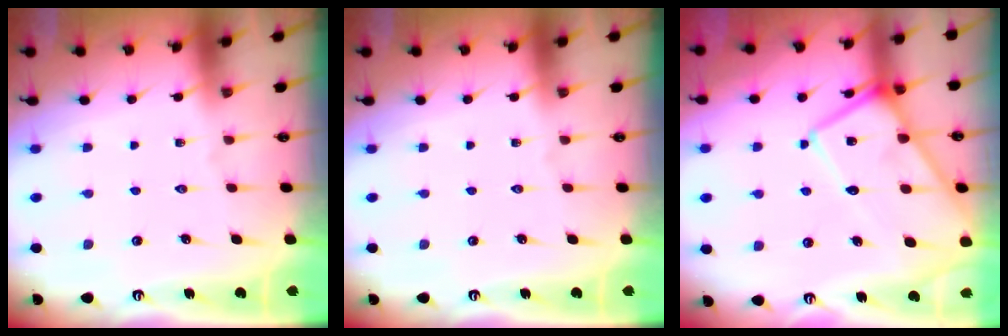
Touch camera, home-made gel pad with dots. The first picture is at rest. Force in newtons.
{"total": 0.0}
{"total": 14.7, "press": 14.7, "slide": 1.3}